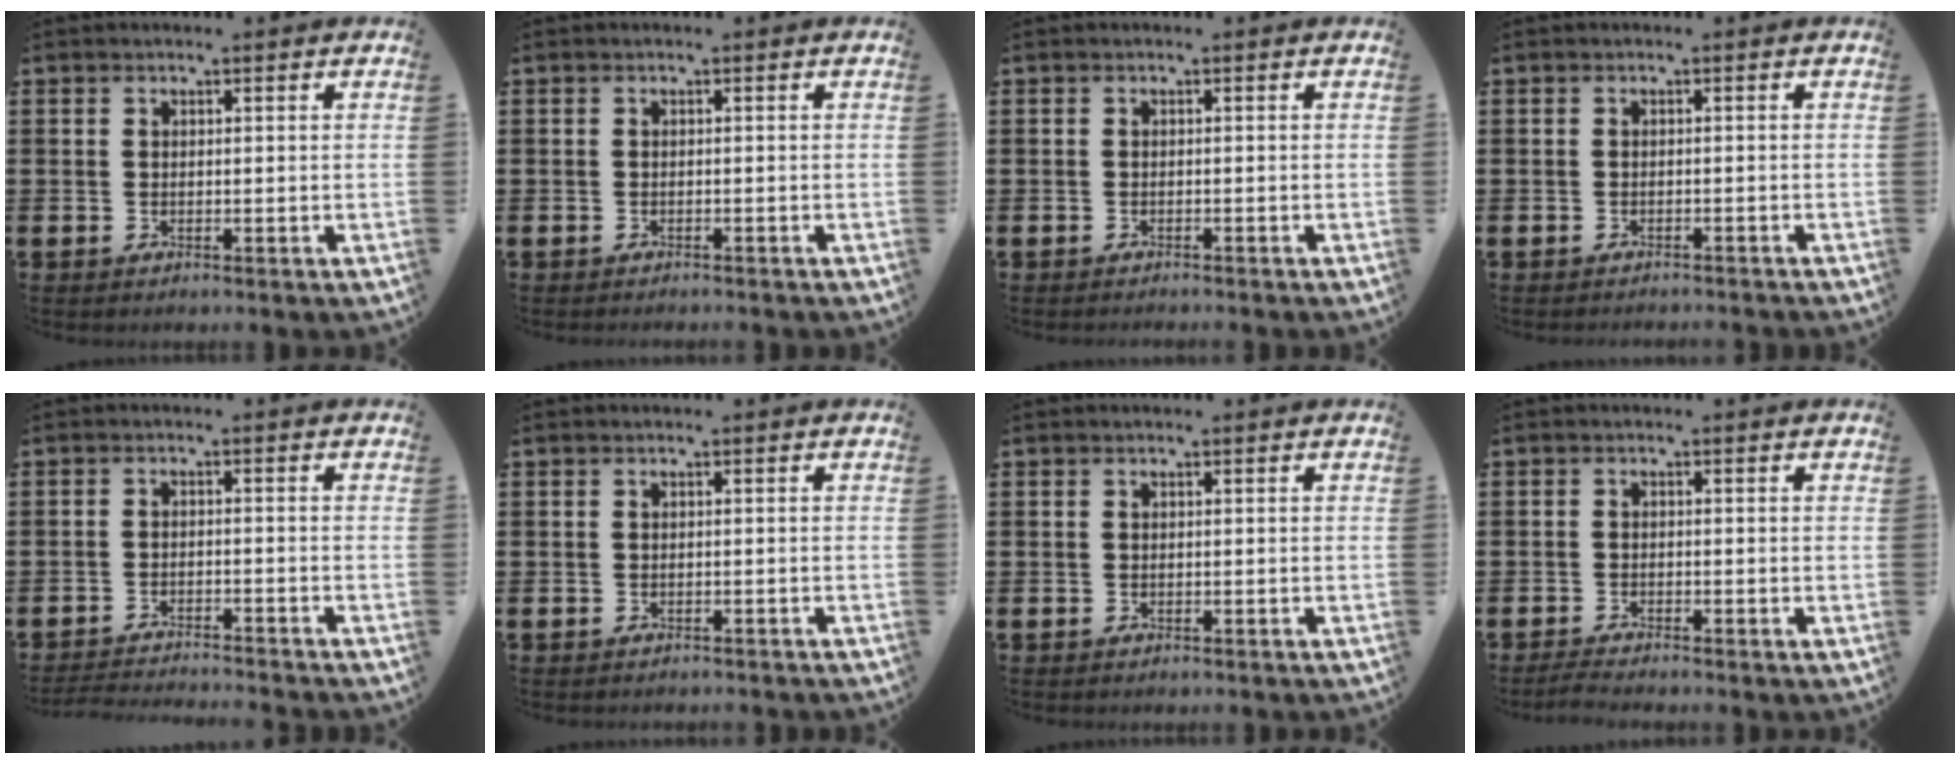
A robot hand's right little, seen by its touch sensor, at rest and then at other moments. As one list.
[{"total": 0.0}, {"total": 0.0}, {"total": 0.7, "force": [-0.7, -0.1, 0.0], "torque": [0.001, -0.001, -0.015]}, {"total": 2.4, "force": [-2.4, -0.3, 0.1], "torque": [-0.002, 0.002, -0.050]}, {"total": 0.0}, {"total": 0.0}, {"total": 1.4, "force": [-1.2, 0.0, 0.6], "torque": [-0.011, 0.001, -0.024]}]